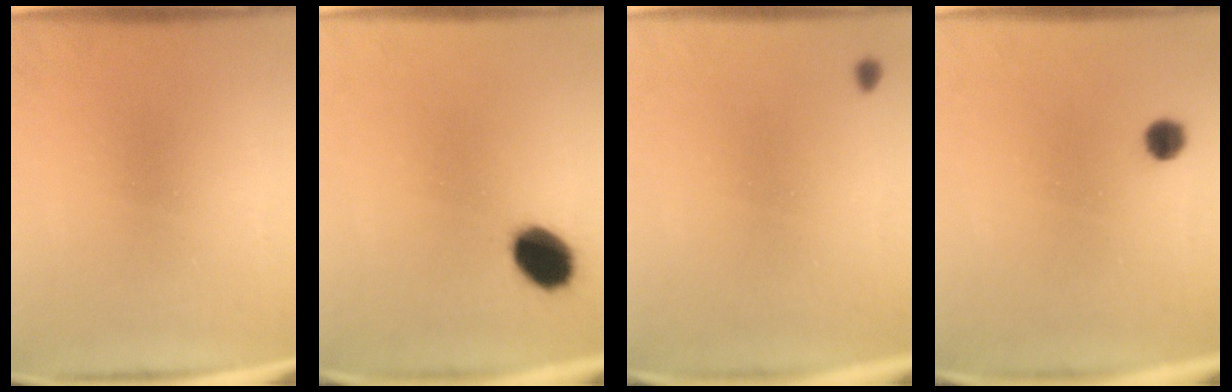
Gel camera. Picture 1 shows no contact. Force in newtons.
{"total": 8.8}
{"total": 0.8}
{"total": 2.6}